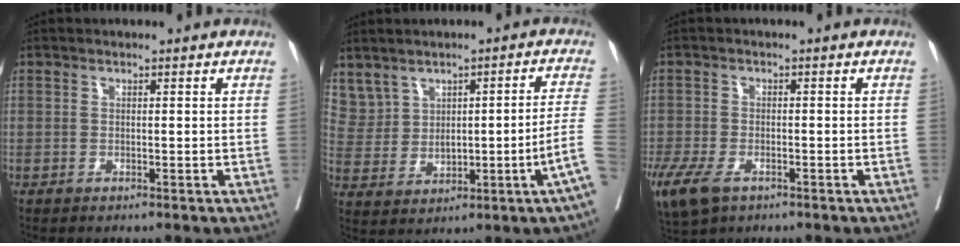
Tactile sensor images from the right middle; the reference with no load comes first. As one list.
[{"total": 8.3, "force": [1.8, 1.6, 7.9], "torque": [-0.133, 0.018, 0.053]}, {"total": 10.3, "force": [-6.0, 5.3, 6.5], "torque": [-0.156, -0.017, -0.098]}]